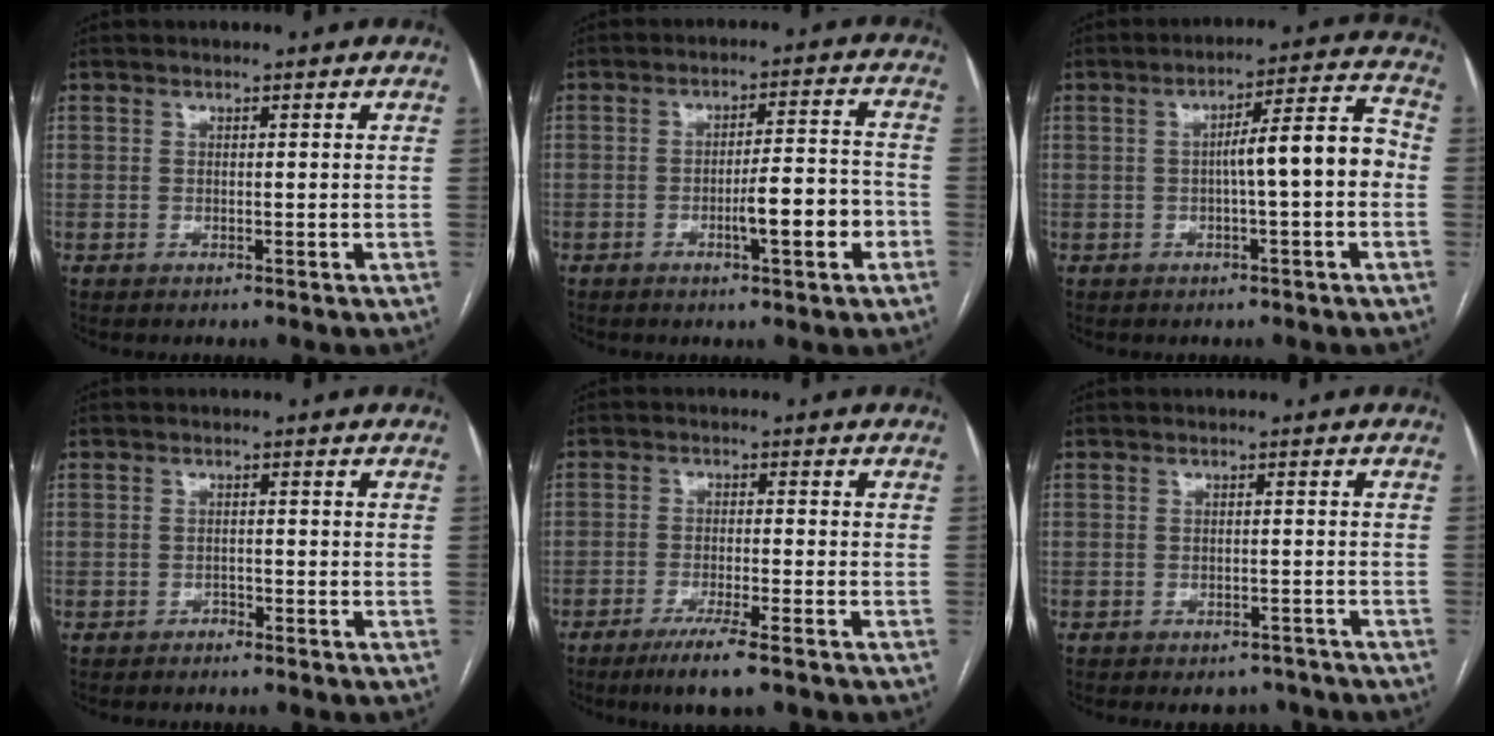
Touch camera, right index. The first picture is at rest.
{"total": 7.8, "force": [-3.0, 1.0, 7.2], "torque": [-0.108, 0.013, -0.041]}
{"total": 8.4, "force": [-1.0, 0.7, 8.3], "torque": [-0.118, 0.030, -0.016]}
{"total": 0.9, "force": [-0.8, 0.3, 0.2], "torque": [-0.002, 0.002, -0.016]}
{"total": 6.2, "force": [-4.2, -0.1, 4.5], "torque": [-0.080, -0.015, -0.073]}
{"total": 5.2, "force": [-4.5, 2.2, 1.1], "torque": [-0.006, 0.008, -0.055]}